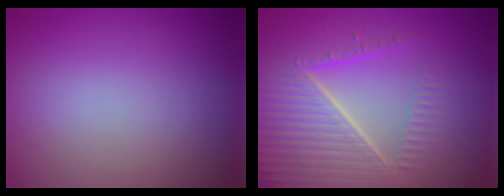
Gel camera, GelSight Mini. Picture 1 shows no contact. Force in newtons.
{"total": 7.0, "press": 5.4, "slide": 4.4}